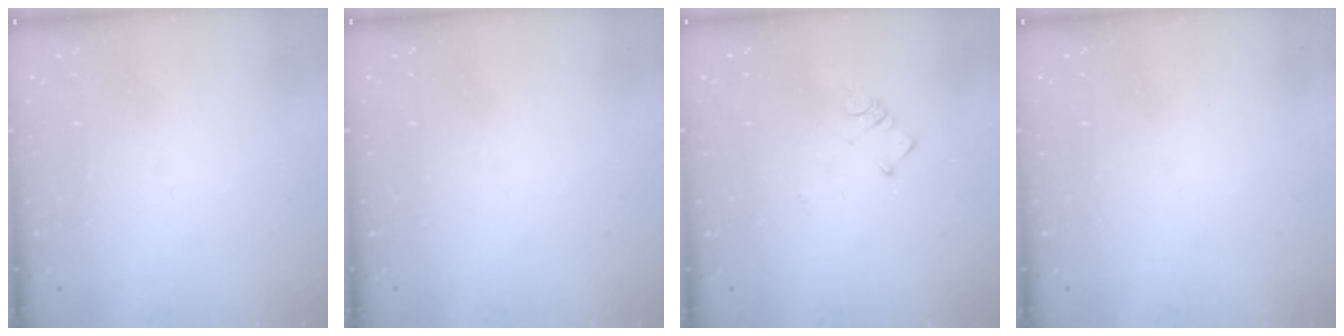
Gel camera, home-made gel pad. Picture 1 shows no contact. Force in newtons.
{"total": 0.0}
{"total": 2.6, "press": 2.6, "slide": 0.5}
{"total": 0.0}